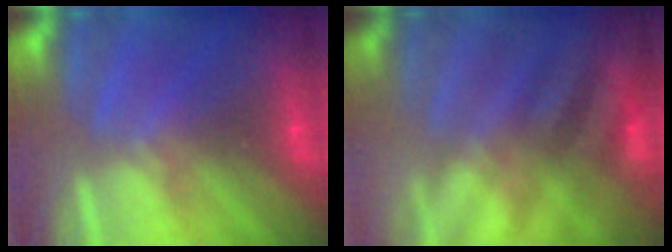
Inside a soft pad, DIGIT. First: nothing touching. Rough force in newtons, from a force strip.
{"total": 2.9}